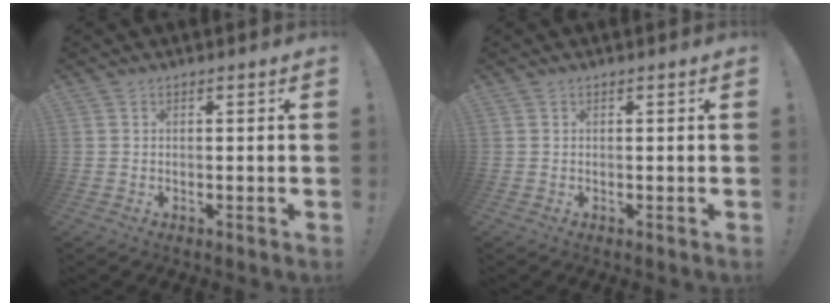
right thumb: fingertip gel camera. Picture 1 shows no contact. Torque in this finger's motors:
{"motor_torque": [0.03, -0.01, -0.06, 0.05, 0.01]}